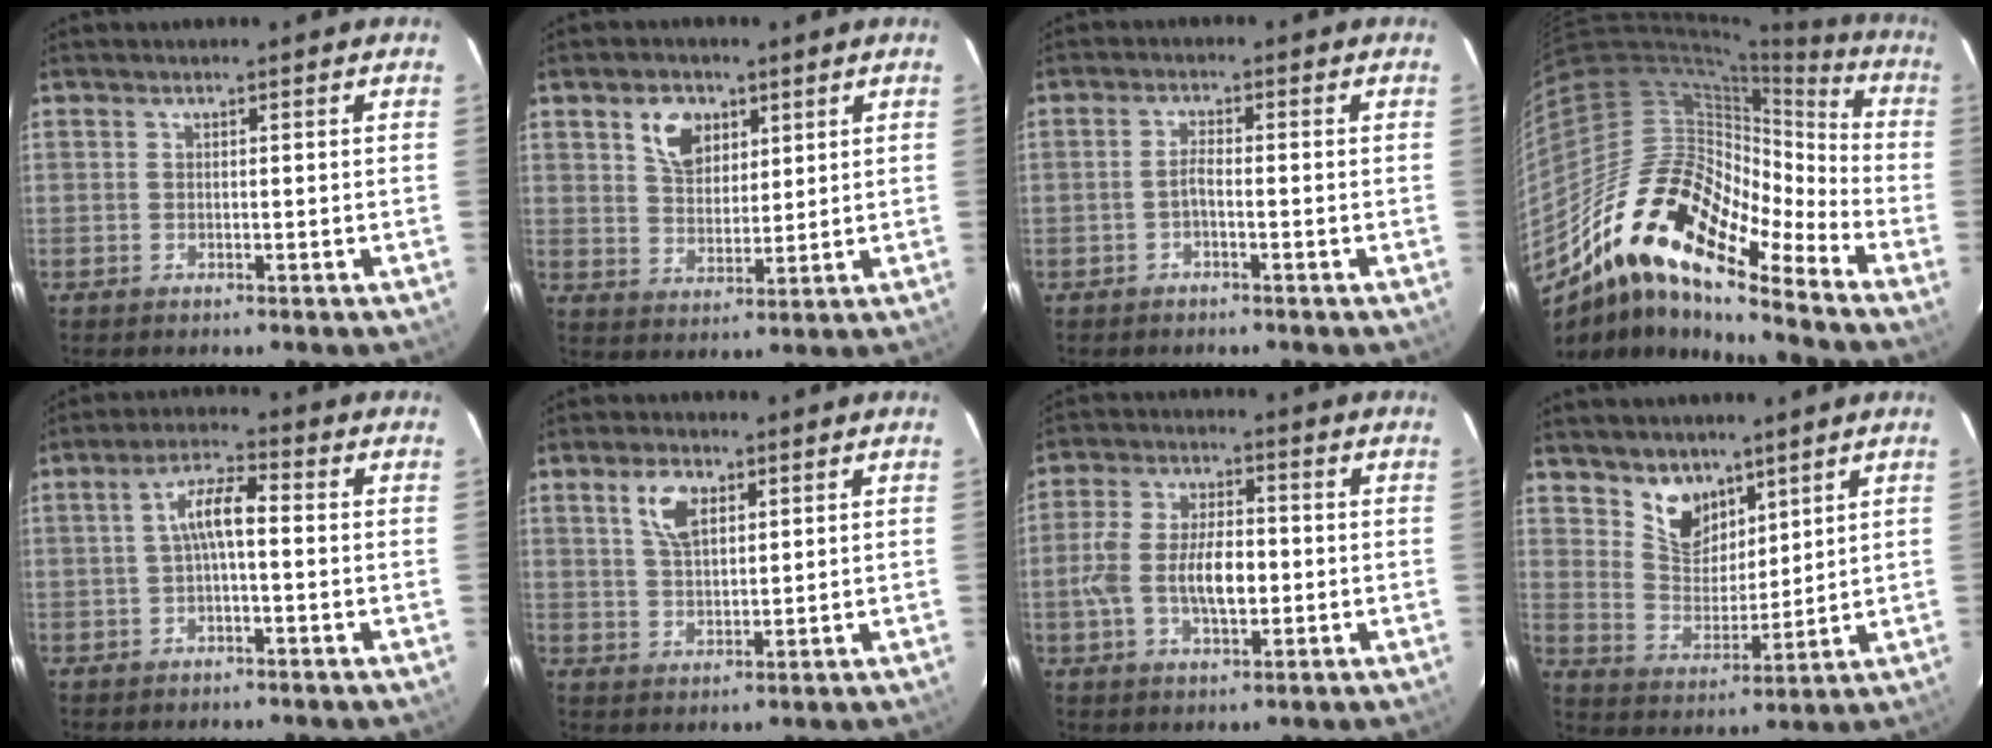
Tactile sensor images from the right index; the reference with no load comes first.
{"total": 7.4, "force": [3.6, 5.0, 4.1], "torque": [-0.067, 0.013, 0.070]}
{"total": 1.8, "force": [-0.9, 0.2, 1.6], "torque": [-0.033, 0.006, -0.019]}
{"total": 20.7, "force": [-13.8, 5.8, 14.3], "torque": [-0.234, -0.021, -0.271]}
{"total": 5.5, "force": [-0.3, 1.5, 5.3], "torque": [-0.105, 0.018, -0.004]}
{"total": 6.3, "force": [2.9, 3.2, 4.5], "torque": [-0.086, 0.010, 0.058]}
{"total": 9.8, "force": [-1.5, 4.4, 8.7], "torque": [-0.175, 0.006, -0.027]}
{"total": 8.6, "force": [6.2, 5.1, 3.1], "torque": [-0.051, 0.002, 0.125]}